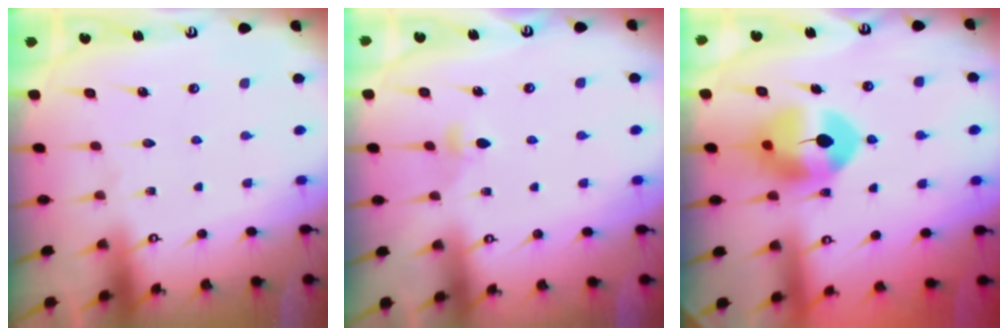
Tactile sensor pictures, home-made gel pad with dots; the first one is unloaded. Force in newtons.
{"total": 3.2, "press": 3.1, "slide": 0.7}
{"total": 9.8, "press": 9.7, "slide": 1.3}